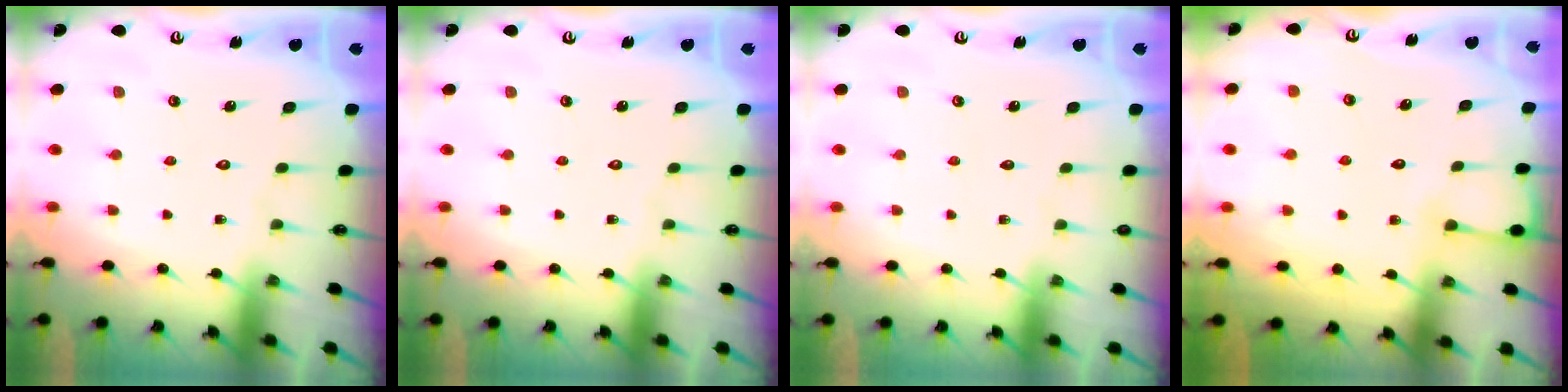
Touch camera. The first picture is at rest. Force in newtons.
{"total": 0.0}
{"total": 0.0}
{"total": 3.8, "press": 3.8, "slide": 0.5}